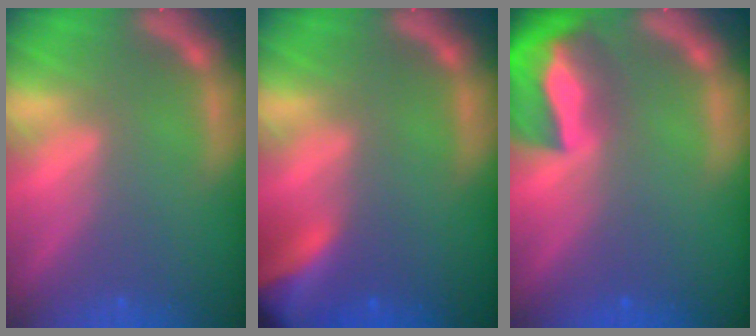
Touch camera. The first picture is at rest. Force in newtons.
{"total": 7.9}
{"total": 10.0}